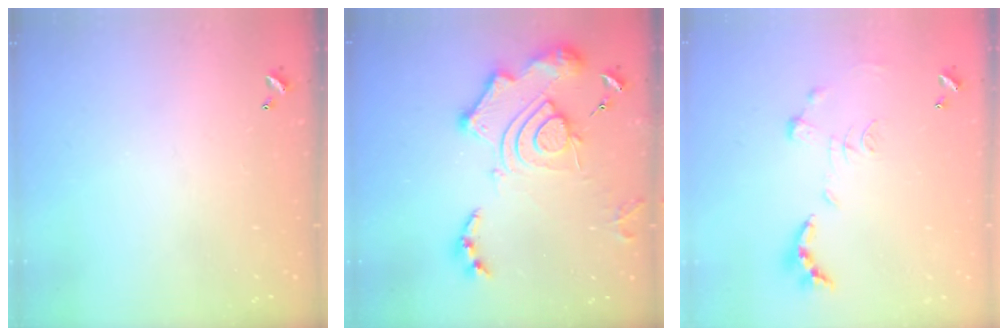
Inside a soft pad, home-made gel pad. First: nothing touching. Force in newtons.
{"total": 18.3, "press": 18.2, "slide": 1.7}
{"total": 1.1, "press": 1.0, "slide": 0.4}